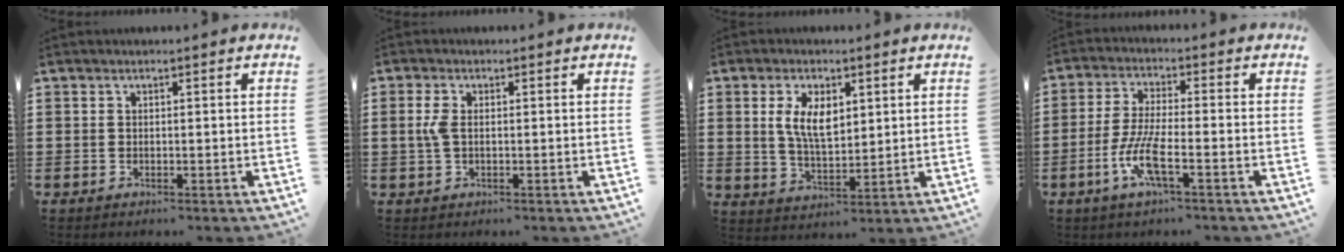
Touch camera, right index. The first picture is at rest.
{"total": 3.1, "force": [0.1, 1.4, 2.7], "torque": [-0.077, -0.002, -0.007]}
{"total": 6.4, "force": [1.9, 3.1, 5.3], "torque": [-0.104, 0.007, 0.031]}
{"total": 7.3, "force": [-3.2, 1.5, 6.4], "torque": [-0.145, -0.013, -0.065]}